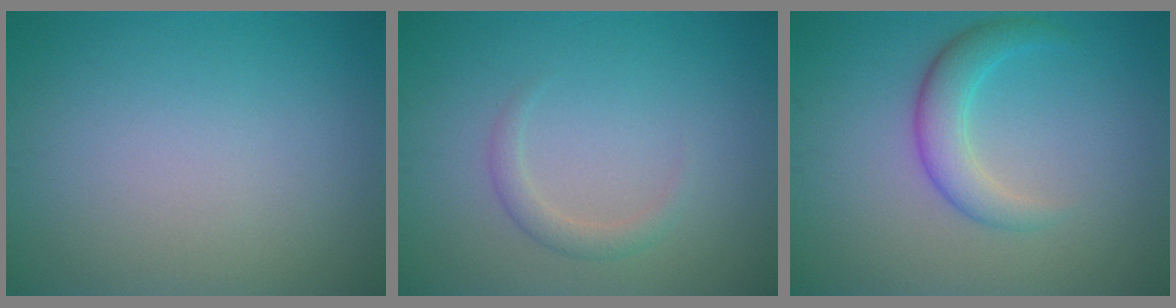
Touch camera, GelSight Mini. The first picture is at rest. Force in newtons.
{"total": 1.6, "press": 1.6, "slide": 0.1}
{"total": 3.3, "press": 3.3, "slide": 0.1}